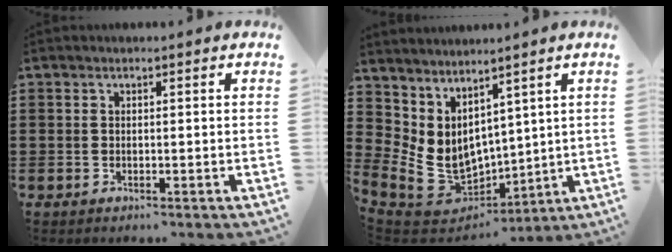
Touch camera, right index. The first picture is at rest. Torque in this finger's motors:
{"motor_torque": [1.04, 1.09, 0.28, 0.04]}